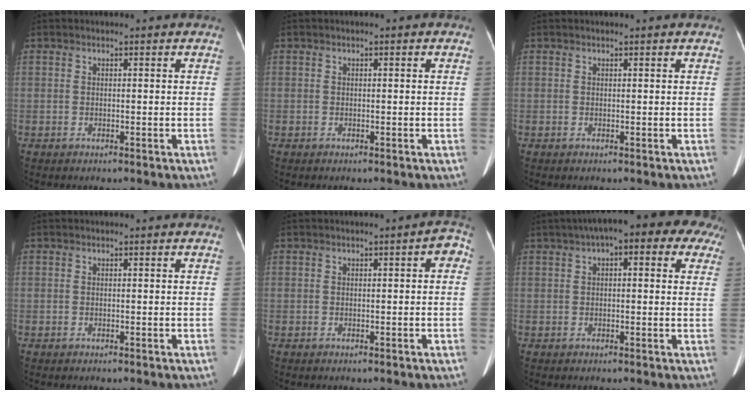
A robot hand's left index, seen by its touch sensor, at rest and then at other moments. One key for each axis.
{"total": 0.6, "fx": -0.2, "fy": 0.6, "fz": 0.0, "tx": 0.001, "ty": 0.006, "tz": -0.006}
{"total": 0.0}
{"total": 0.0}
{"total": 2.0, "fx": -0.1, "fy": 0.7, "fz": 1.9, "tx": -0.007, "ty": 0.010, "tz": -0.006}
{"total": 13.7, "fx": 7.6, "fy": 4.3, "fz": 10.6, "tx": -0.142, "ty": 0.056, "tz": 0.091}